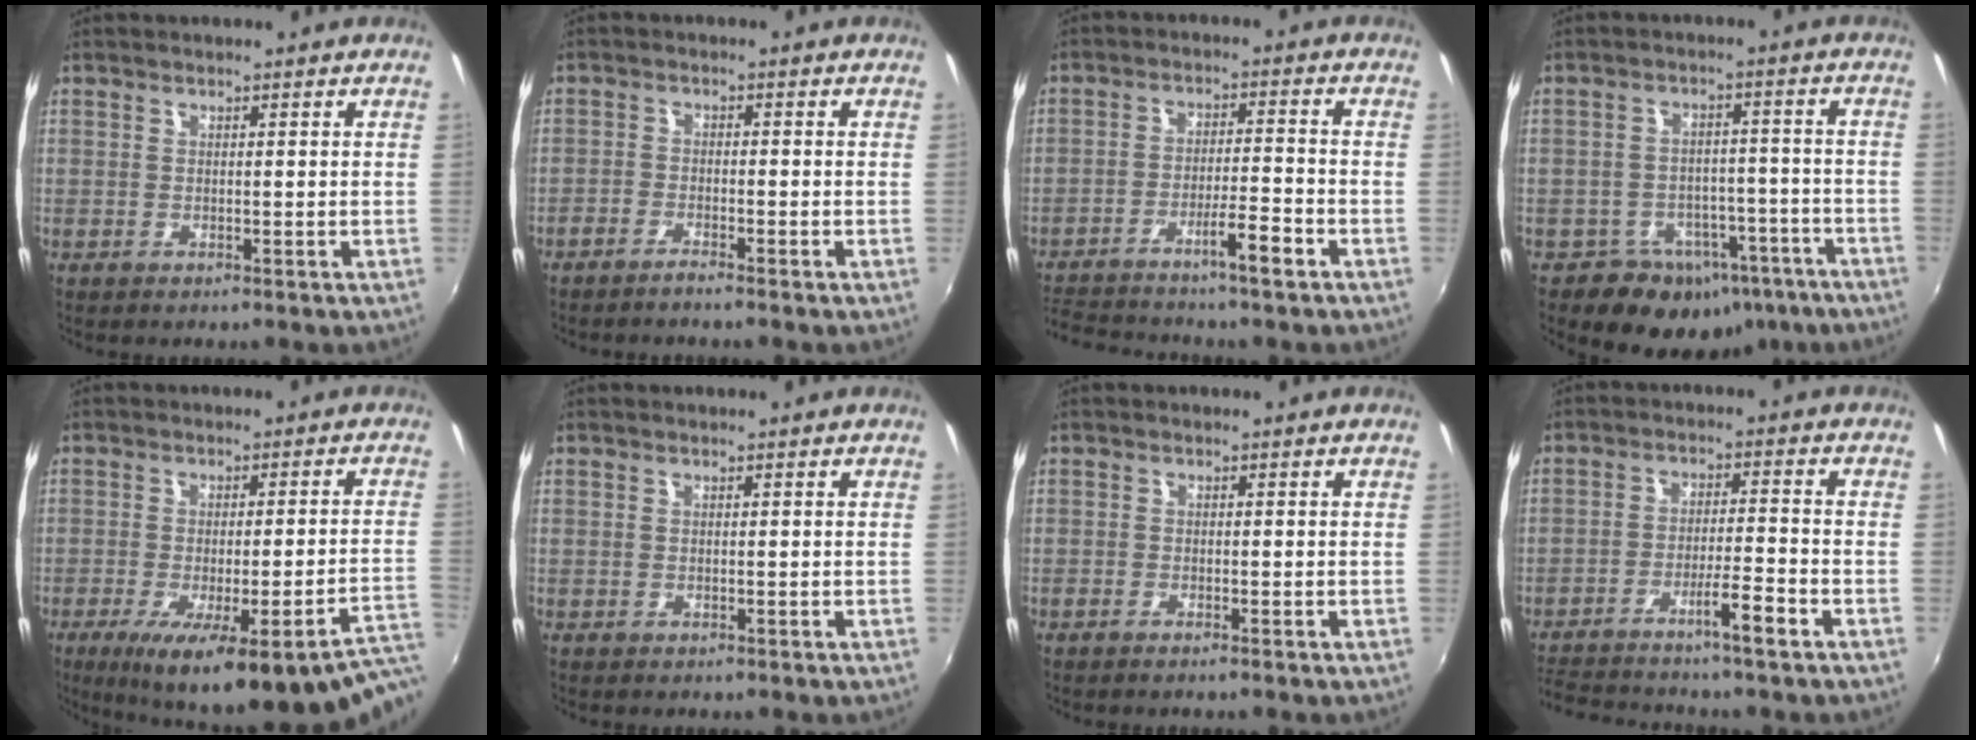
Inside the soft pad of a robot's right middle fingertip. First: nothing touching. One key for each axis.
{"total": 2.4, "fx": -2.3, "fy": 0.1, "fz": 1.0, "tx": -0.036, "ty": -0.004, "tz": -0.047}
{"total": 8.0, "fx": -6.6, "fy": 0.1, "fz": 4.5, "tx": -0.092, "ty": 0.014, "tz": -0.114}
{"total": 13.5, "fx": -8.9, "fy": 9.2, "fz": 4.1, "tx": -0.076, "ty": 0.025, "tz": -0.094}
{"total": 24.5, "fx": -16.5, "fy": 4.2, "fz": 17.6, "tx": -0.223, "ty": -0.046, "tz": -0.212}
{"total": 0.0}
{"total": 1.0, "fx": -0.9, "fy": 0.1, "fz": 0.4, "tx": -0.012, "ty": -0.003, "tz": -0.020}
{"total": 7.7, "fx": -6.4, "fy": -0.5, "fz": 4.2, "tx": -0.091, "ty": 0.010, "tz": -0.112}